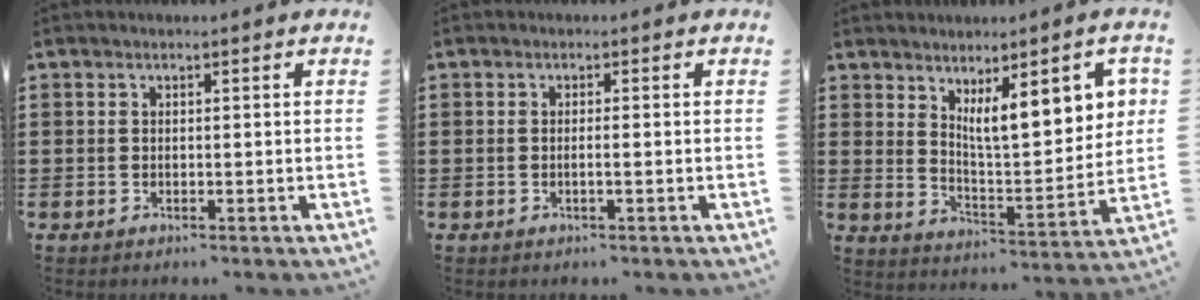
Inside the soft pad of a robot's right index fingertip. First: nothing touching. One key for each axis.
{"total": 1.0, "fx": -0.4, "fy": -0.2, "fz": 0.9, "tx": -0.017, "ty": -0.006, "tz": -0.007}
{"total": 9.2, "fx": 4.6, "fy": 2.7, "fz": 7.6, "tx": -0.138, "ty": -0.008, "tz": 0.076}